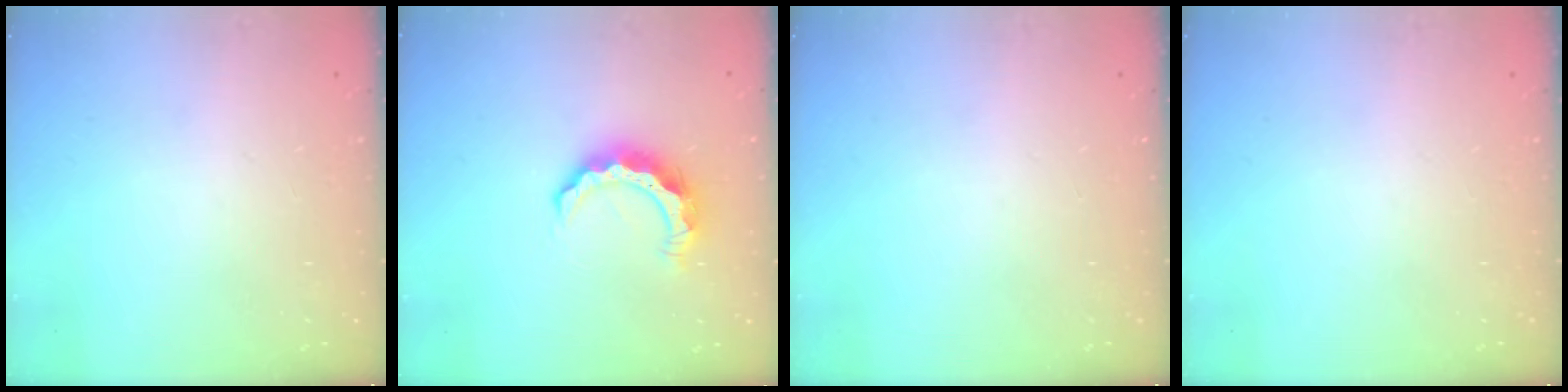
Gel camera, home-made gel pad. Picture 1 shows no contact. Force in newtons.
{"total": 8.5, "press": 8.5, "slide": 0.6}
{"total": 0.0}
{"total": 0.0}